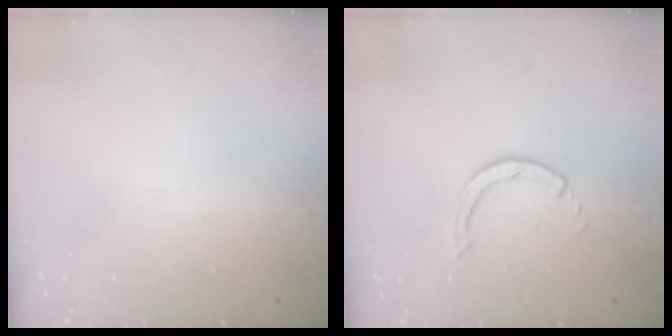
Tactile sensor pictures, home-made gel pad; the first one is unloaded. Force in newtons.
{"total": 0.6, "press": 0.6, "slide": 0.1}